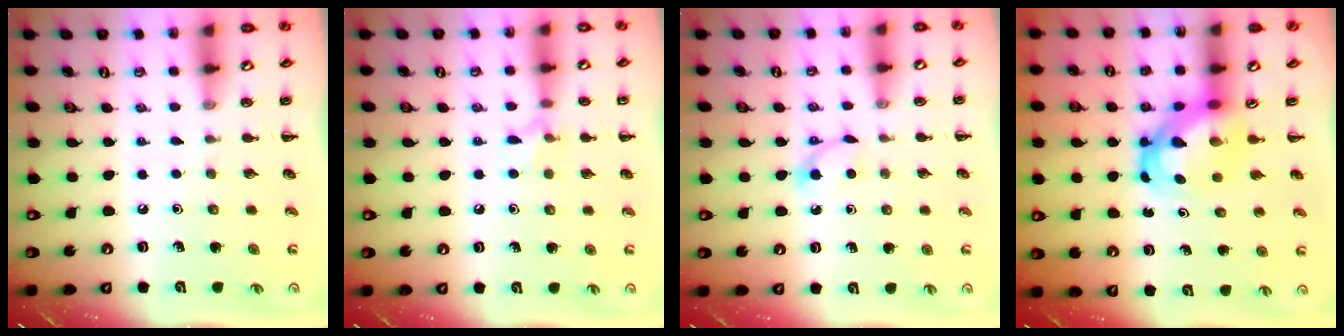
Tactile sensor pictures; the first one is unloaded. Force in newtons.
{"total": 6.5, "press": 6.2, "slide": 2.0}
{"total": 3.4, "press": 3.3, "slide": 1.0}
{"total": 5.6, "press": 5.4, "slide": 1.5}